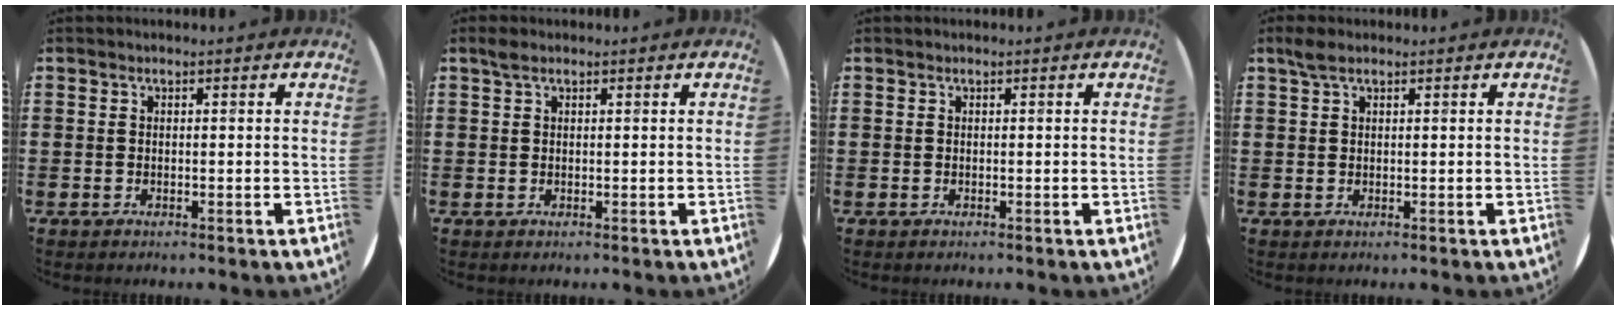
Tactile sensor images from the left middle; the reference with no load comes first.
{"total": 0.9, "force": [0.6, 0.4, 0.6], "torque": [-0.012, 0.005, 0.010]}
{"total": 0.0}
{"total": 1.8, "force": [1.3, 0.6, 1.0], "torque": [-0.023, 0.005, 0.022]}